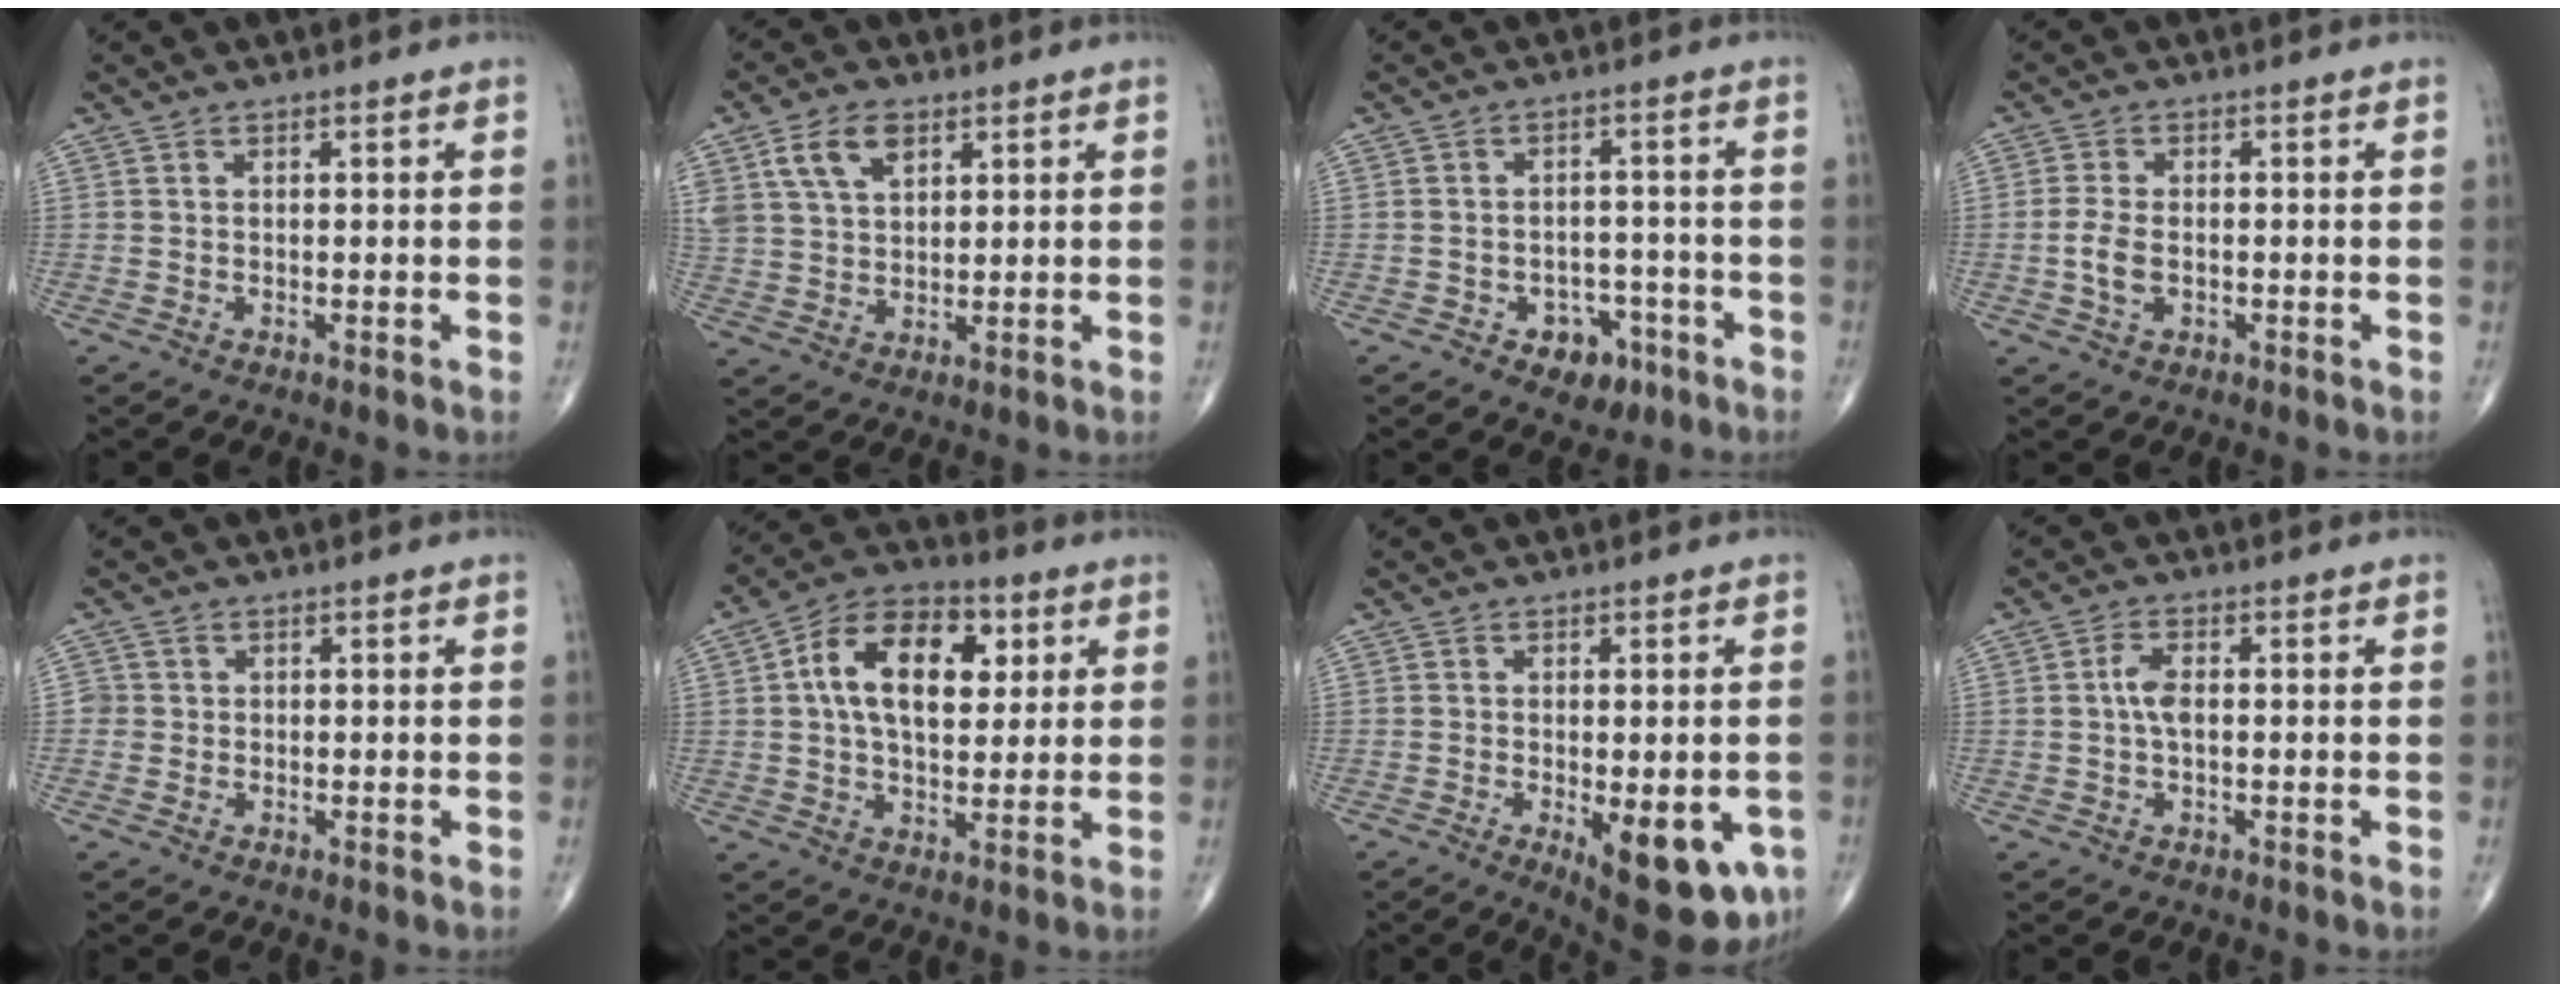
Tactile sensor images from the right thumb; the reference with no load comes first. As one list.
[{"total": 8.5, "force": [4.2, 5.1, 5.4], "torque": [-0.091, -0.007, 0.084]}, {"total": 6.5, "force": [-3.4, 4.7, 3.0], "torque": [-0.011, 0.030, -0.044]}, {"total": 4.4, "force": [-0.8, 2.6, 3.4], "torque": [-0.073, 0.005, -0.017]}, {"total": 1.7, "force": [-0.1, 1.6, 0.1], "torque": [0.011, 0.006, -0.005]}, {"total": 15.3, "force": [3.7, 9.3, 11.6], "torque": [-0.165, 0.006, 0.054]}, {"total": 13.0, "force": [-4.5, 5.1, 11.1], "torque": [-0.125, -0.011, -0.047]}, {"total": 3.3, "force": [0.0, 1.5, 2.9], "torque": [-0.063, 0.008, -0.004]}]